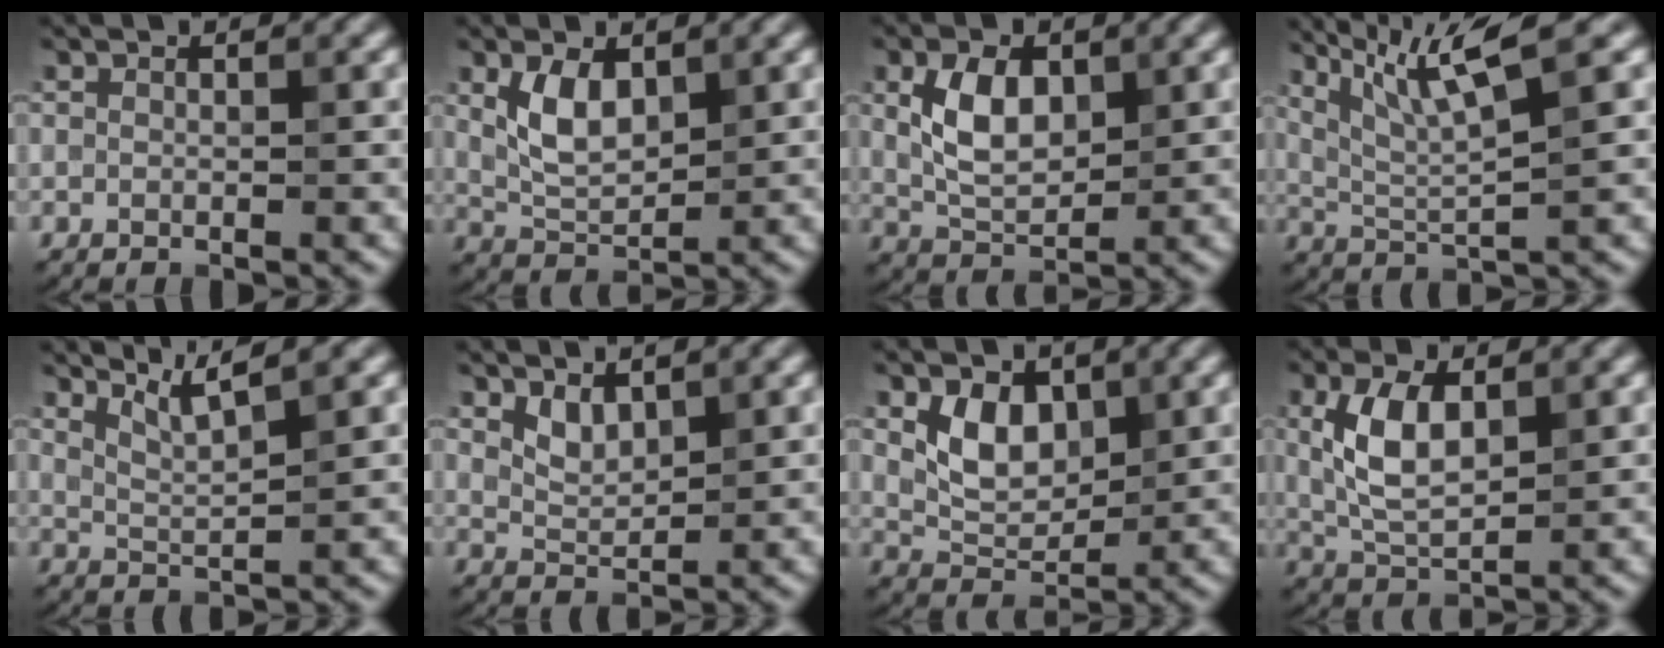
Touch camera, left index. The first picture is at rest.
{"total": 3.7, "force": [1.1, 2.0, 2.9], "torque": [-0.064, -0.004, 0.025]}
{"total": 4.7, "force": [0.9, 2.8, 3.7], "torque": [-0.083, 0.000, 0.018]}
{"total": 6.4, "force": [3.5, 1.0, 5.3], "torque": [-0.104, 0.009, 0.070]}
{"total": 3.3, "force": [2.6, 0.3, 2.0], "torque": [-0.034, 0.002, 0.052]}
{"total": 1.9, "force": [1.2, 0.9, 1.2], "torque": [-0.027, -0.008, 0.027]}
{"total": 3.9, "force": [1.2, 2.6, 2.7], "torque": [-0.053, -0.009, 0.023]}
{"total": 5.0, "force": [0.9, 2.5, 4.3], "torque": [-0.096, 0.002, 0.020]}